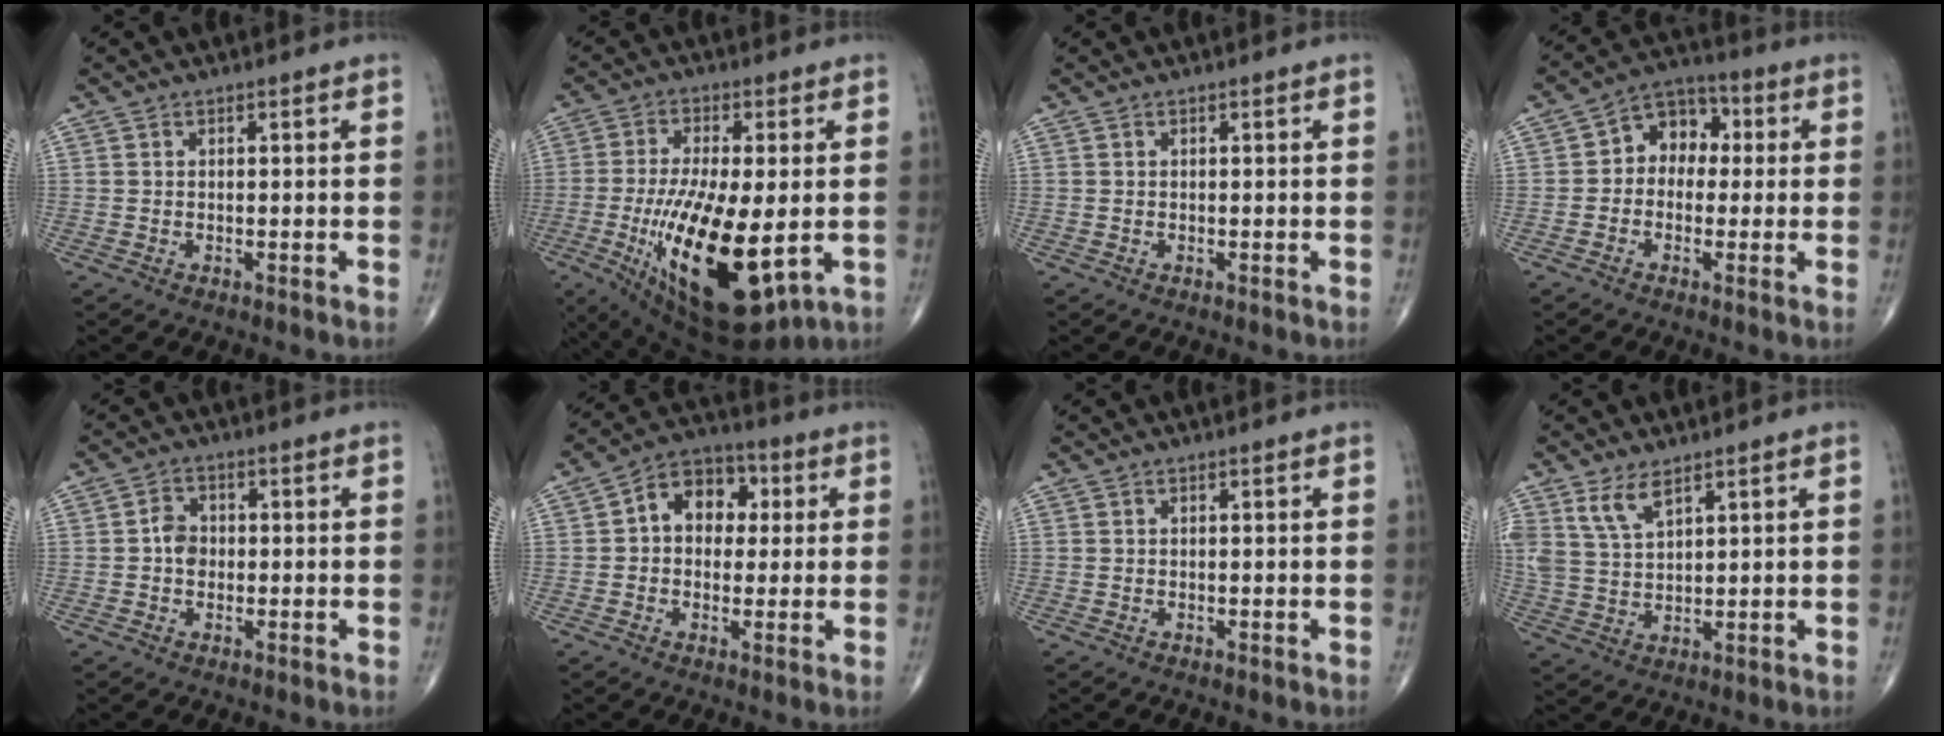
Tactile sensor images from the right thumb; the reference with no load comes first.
{"total": 21.4, "force": [-4.3, 8.0, 19.4], "torque": [-0.365, -0.032, -0.051]}
{"total": 0.0}
{"total": 8.5, "force": [0.6, 6.5, 5.3], "torque": [-0.042, 0.030, -0.006]}
{"total": 3.6, "force": [-0.3, 2.9, 2.1], "torque": [-0.024, 0.009, -0.012]}
{"total": 10.1, "force": [1.7, 7.5, 6.5], "torque": [-0.067, 0.023, 0.015]}
{"total": 0.0}
{"total": 5.8, "force": [3.8, 2.4, 3.6], "torque": [-0.072, -0.018, 0.082]}